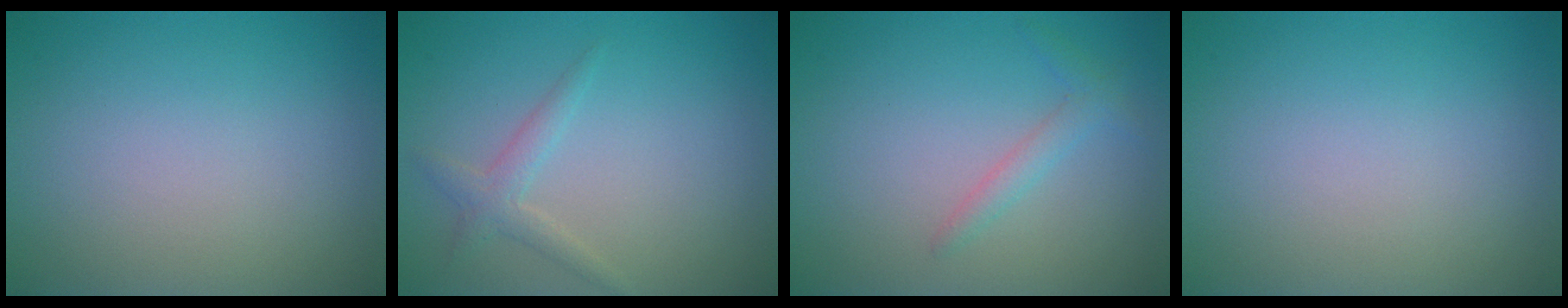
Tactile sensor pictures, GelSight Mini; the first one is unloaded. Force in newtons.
{"total": 1.7, "press": 1.7, "slide": 0.0}
{"total": 1.5, "press": 1.4, "slide": 0.1}
{"total": 0.0}